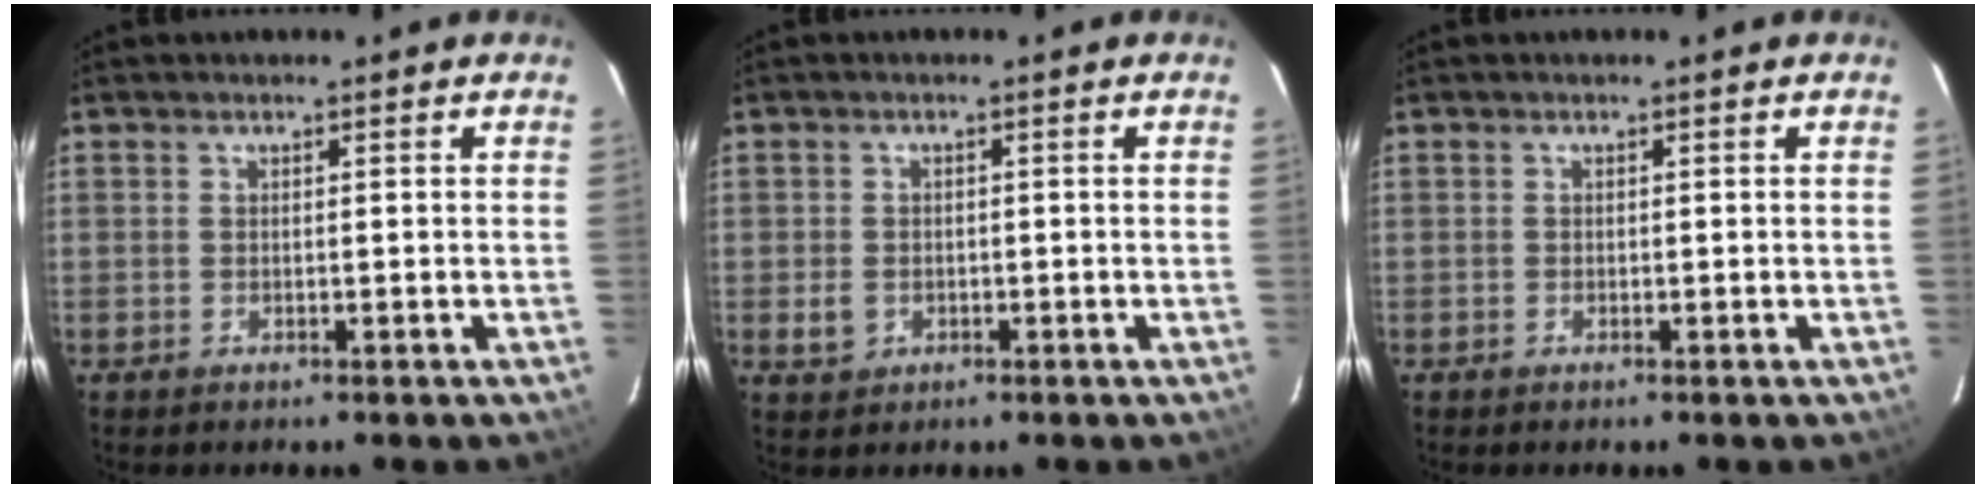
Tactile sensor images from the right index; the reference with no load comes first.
{"total": 2.9, "force": [-0.8, 2.6, 1.1], "torque": [-0.023, 0.001, -0.008]}
{"total": 0.0}